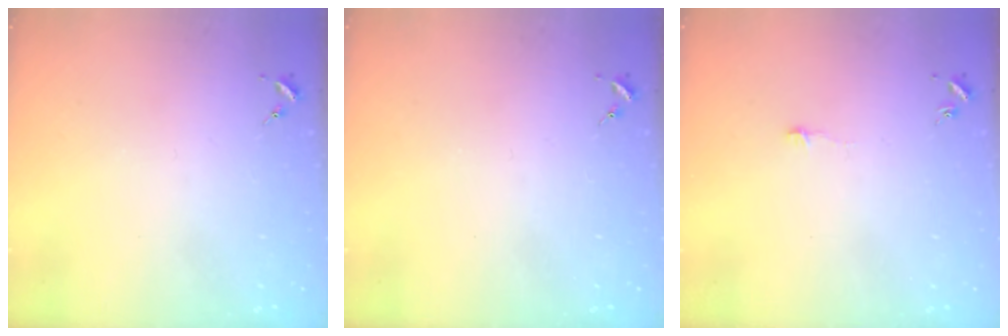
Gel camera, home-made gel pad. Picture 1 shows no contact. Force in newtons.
{"total": 0.0}
{"total": 3.6, "press": 3.6, "slide": 0.3}